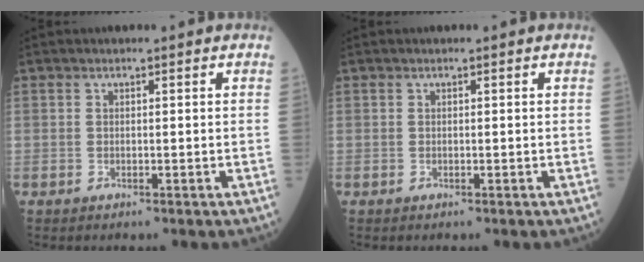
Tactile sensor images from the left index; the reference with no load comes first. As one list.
[{"total": 0.0}]